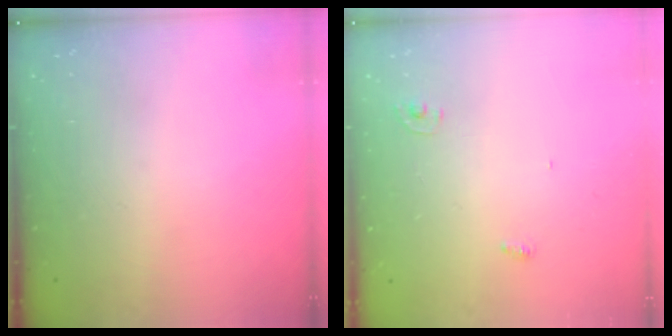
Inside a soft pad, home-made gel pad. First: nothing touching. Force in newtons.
{"total": 2.8, "press": 2.8, "slide": 0.1}